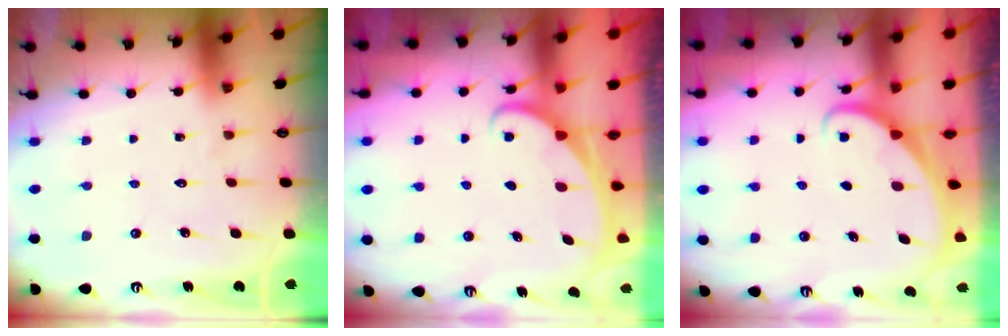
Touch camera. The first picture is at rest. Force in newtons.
{"total": 1.6, "press": 1.6, "slide": 0.1}
{"total": 1.8, "press": 1.8, "slide": 0.0}